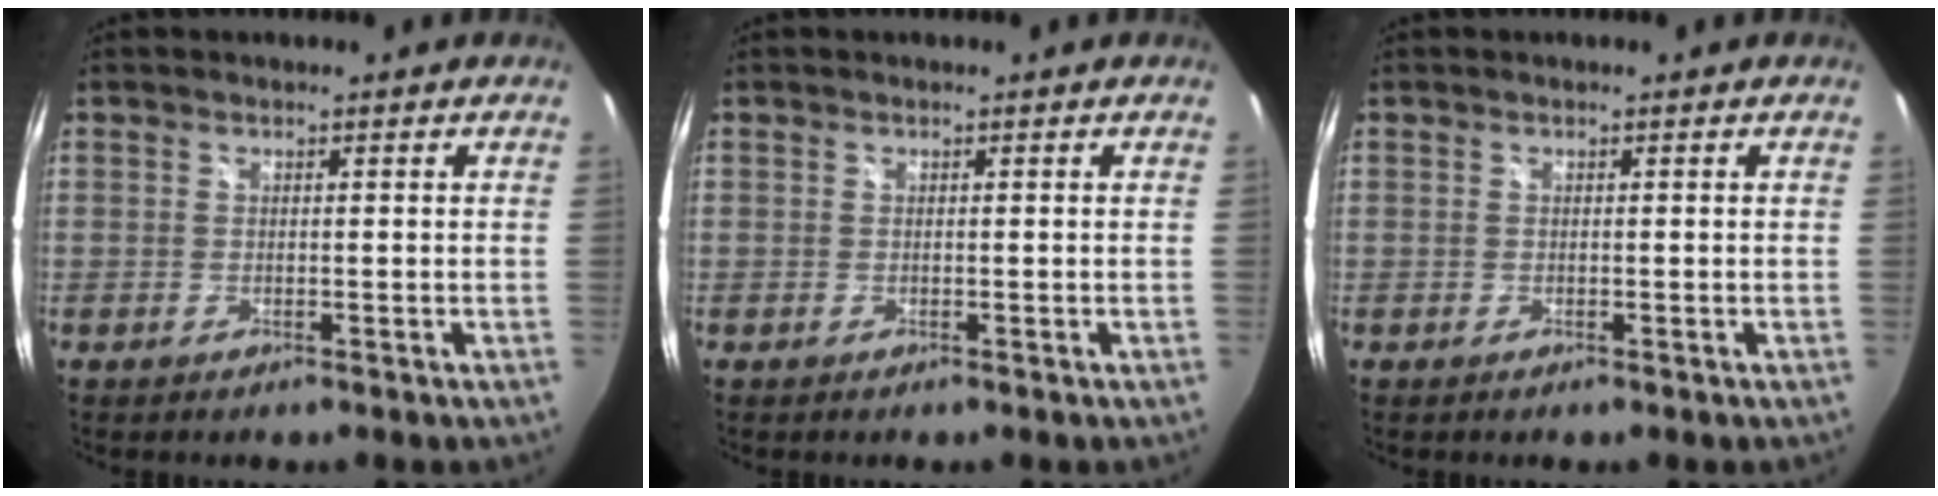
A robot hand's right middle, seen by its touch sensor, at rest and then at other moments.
{"total": 0.0}
{"total": 0.0}